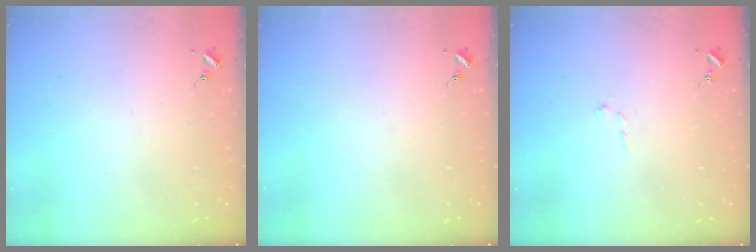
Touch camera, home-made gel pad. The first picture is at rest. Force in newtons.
{"total": 0.0}
{"total": 4.4, "press": 4.3, "slide": 0.7}